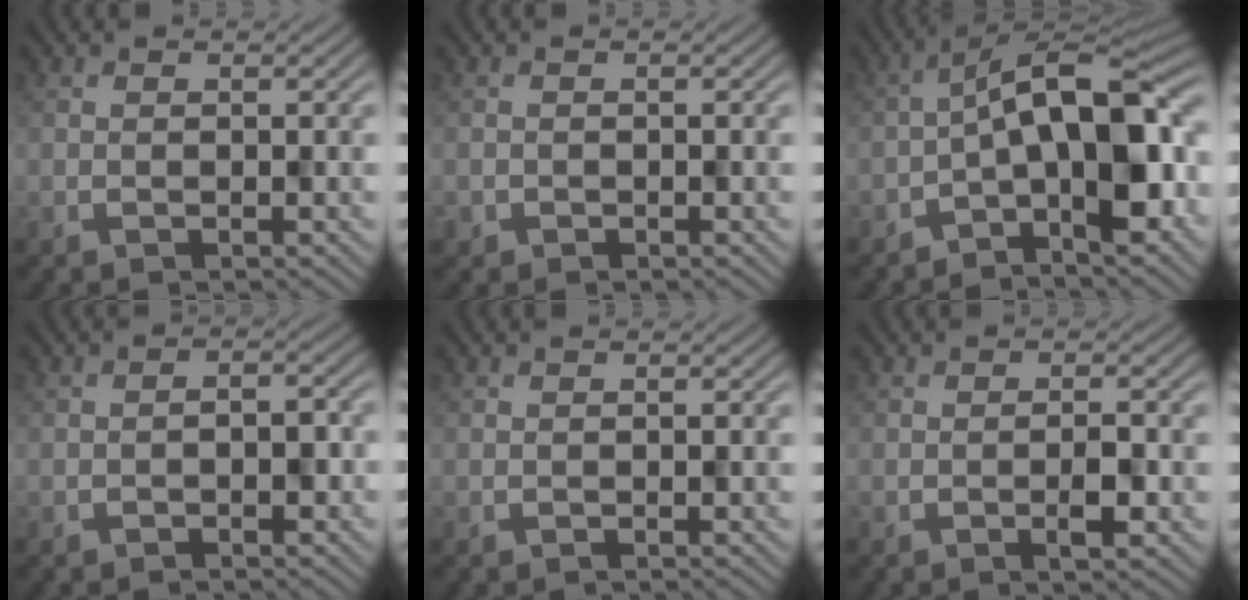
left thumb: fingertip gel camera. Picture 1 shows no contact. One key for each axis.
{"total": 0.6, "fx": -0.3, "fy": 0.5, "fz": -0.2, "tx": 0.005, "ty": -0.001, "tz": -0.004}
{"total": 12.2, "fx": -2.2, "fy": 4.6, "fz": 11.1, "tx": -0.152, "ty": 0.033, "tz": -0.046}
{"total": 1.5, "fx": -0.9, "fy": 0.6, "fz": 1.1, "tx": -0.016, "ty": 0.006, "tz": -0.017}
{"total": 0.0}
{"total": 1.8, "fx": -0.5, "fy": 0.3, "fz": 1.7, "tx": -0.029, "ty": 0.005, "tz": -0.012}